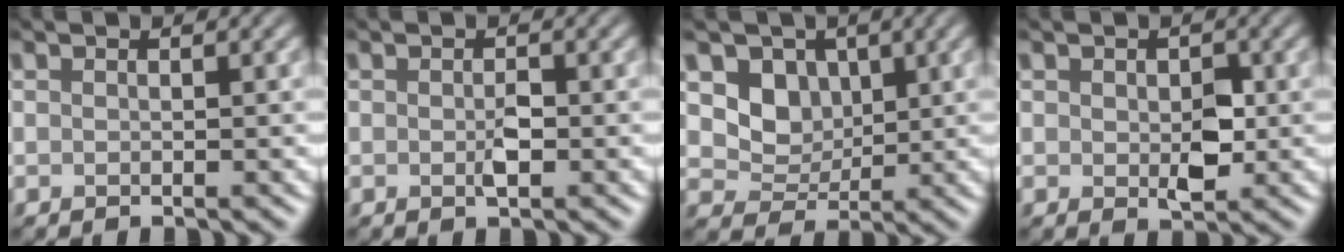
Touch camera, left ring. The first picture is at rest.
{"total": 1.3, "force": [-0.5, 0.6, 1.1], "torque": [-0.021, 0.000, -0.009]}
{"total": 3.7, "force": [1.0, 3.2, 1.7], "torque": [-0.037, -0.007, 0.014]}
{"total": 2.3, "force": [-0.3, 1.5, 1.8], "torque": [-0.032, -0.005, -0.002]}